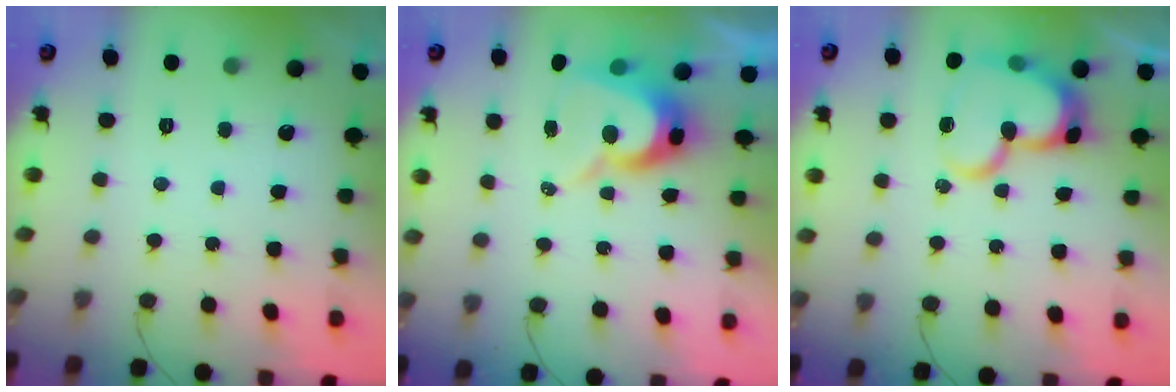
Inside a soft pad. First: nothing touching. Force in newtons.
{"total": 9.3, "press": 9.2, "slide": 0.7}
{"total": 18.2, "press": 18.1, "slide": 1.8}